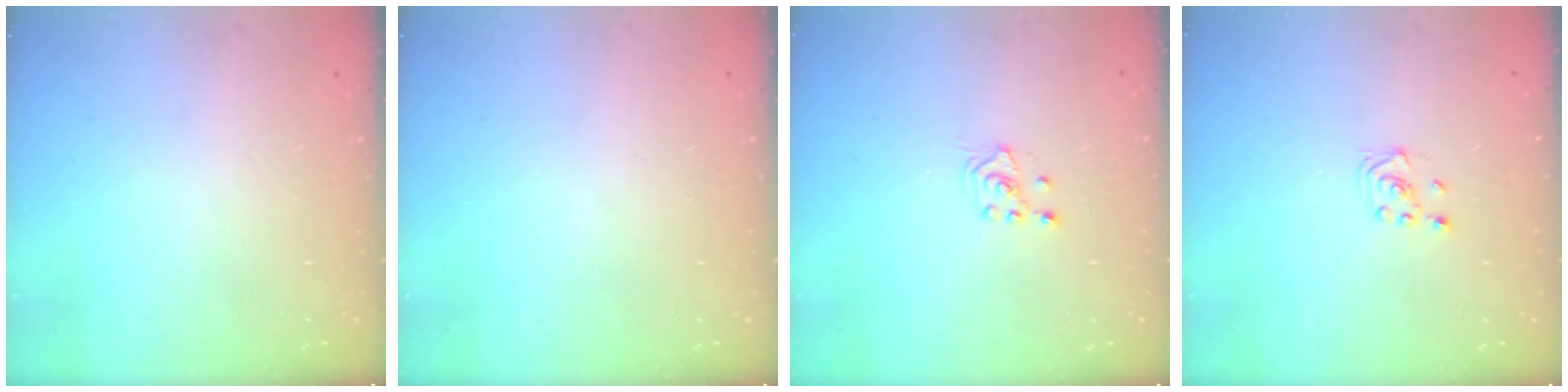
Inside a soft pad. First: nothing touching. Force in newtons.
{"total": 0.0}
{"total": 2.5, "press": 2.4, "slide": 0.9}
{"total": 2.3, "press": 2.2, "slide": 0.7}